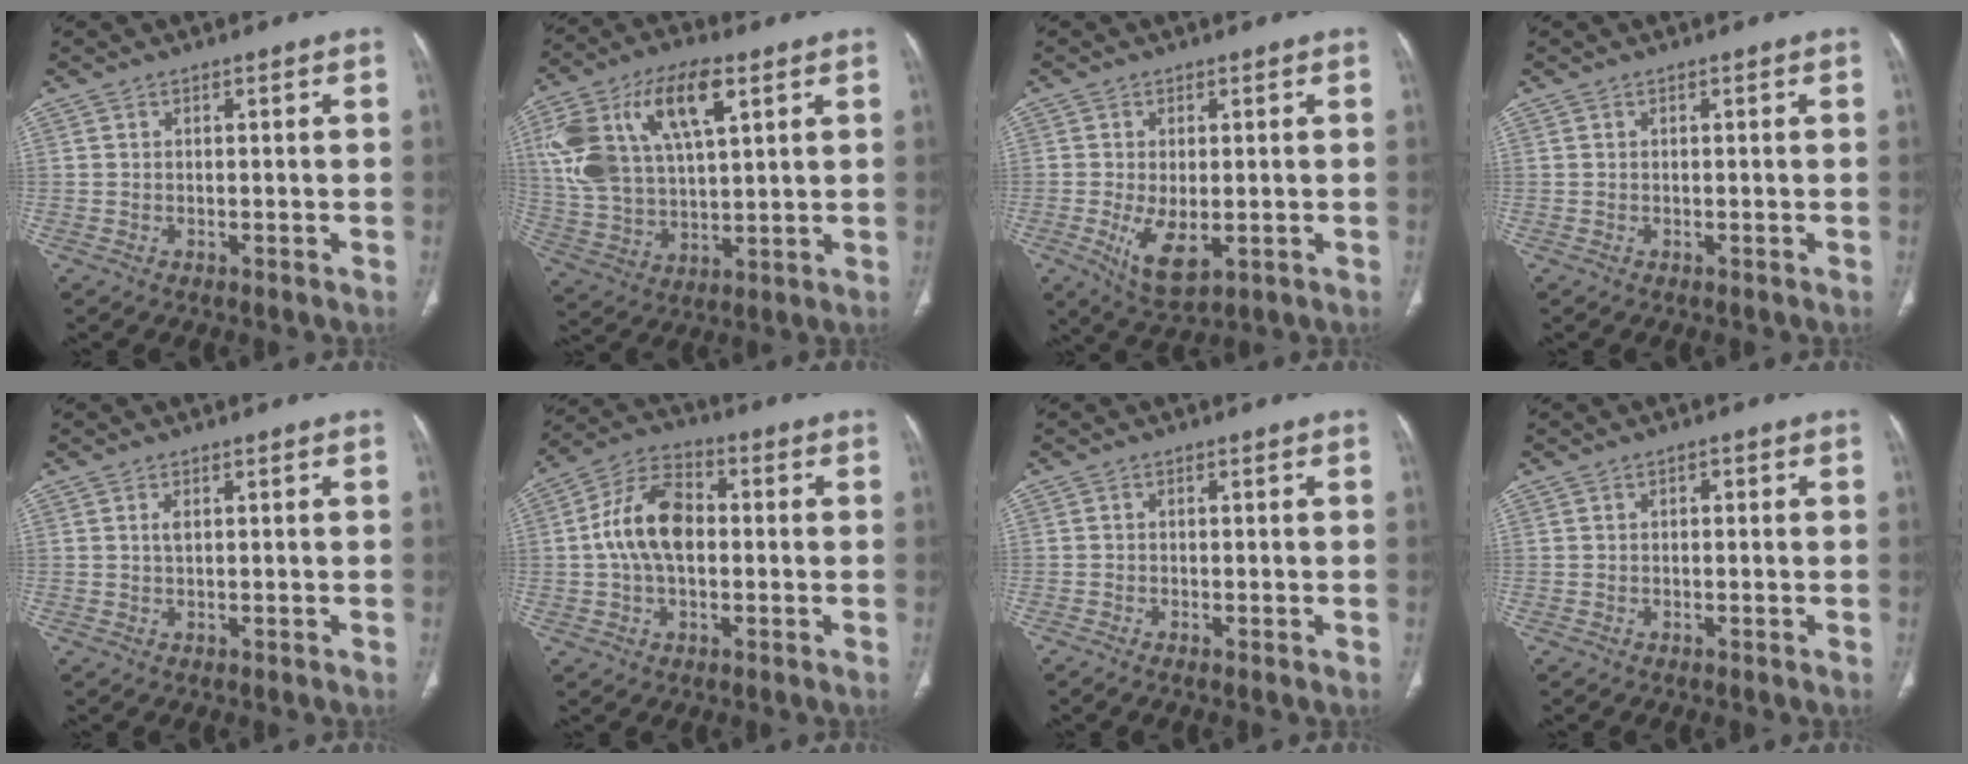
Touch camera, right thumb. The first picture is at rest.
{"total": 20.5, "force": [7.6, 10.0, 16.2], "torque": [-0.313, 0.002, 0.143]}
{"total": 7.4, "force": [-1.5, 3.5, 6.3], "torque": [-0.114, -0.018, -0.014]}
{"total": 0.0}
{"total": 1.0, "force": [0.3, 0.4, 0.9], "torque": [-0.020, 0.002, 0.007]}
{"total": 12.1, "force": [0.3, 7.5, 9.5], "torque": [-0.177, 0.027, -0.002]}
{"total": 1.0, "force": [-0.5, 0.2, 0.8], "torque": [-0.019, -0.002, -0.013]}
{"total": 1.0, "force": [0.3, 0.6, 0.8], "torque": [-0.011, 0.004, 0.003]}